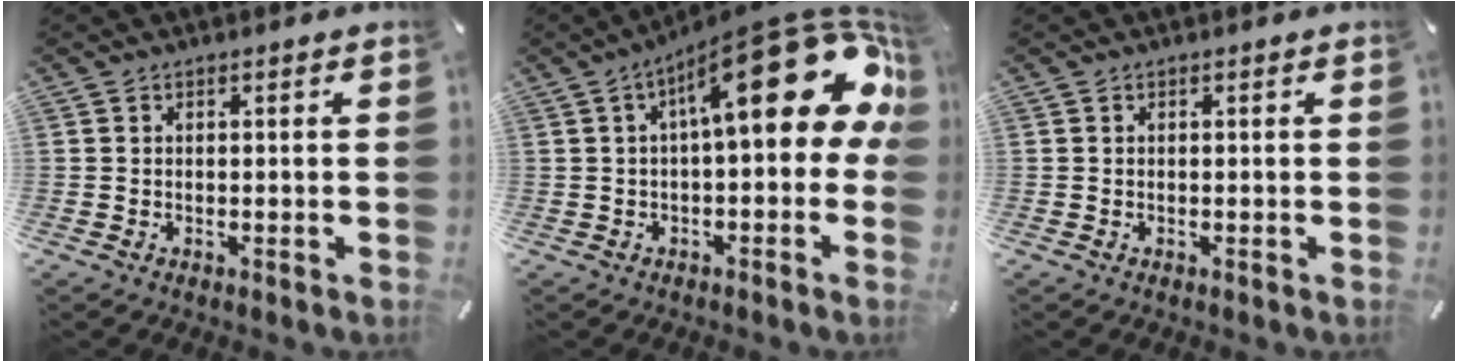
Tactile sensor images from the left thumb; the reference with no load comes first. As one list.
[{"total": 24.3, "force": [7.1, 8.9, 21.4], "torque": [-0.299, -0.048, 0.115]}, {"total": 0.0}]